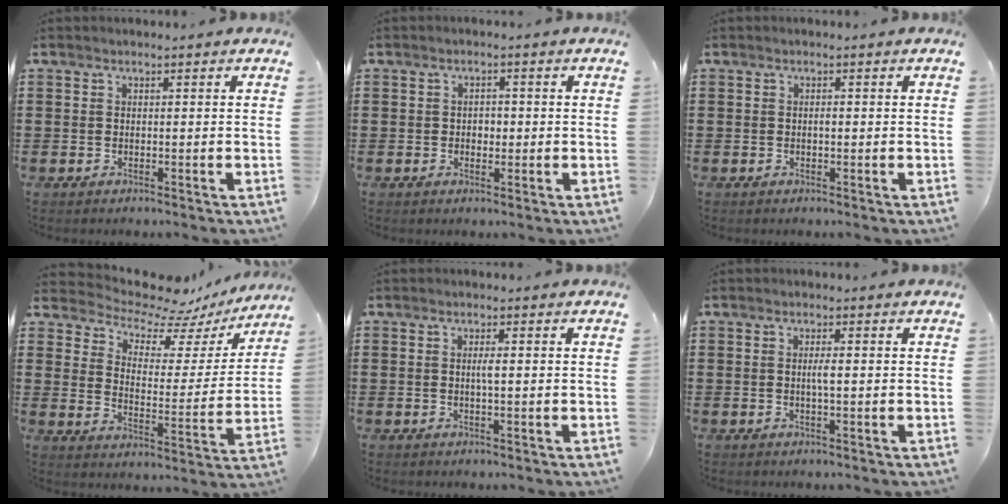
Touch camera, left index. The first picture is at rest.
{"total": 1.6, "force": [-0.1, 1.1, 1.1], "torque": [-0.024, 0.006, -0.004]}
{"total": 0.7, "force": [0.0, 0.2, 0.6], "torque": [-0.014, -0.004, 0.002]}
{"total": 7.5, "force": [6.9, 2.2, 1.9], "torque": [-0.053, -0.060, 0.113]}
{"total": 1.6, "force": [0.2, 0.2, 1.6], "torque": [-0.032, -0.001, 0.003]}
{"total": 1.9, "force": [0.1, 0.2, 1.8], "torque": [-0.036, -0.003, 0.001]}